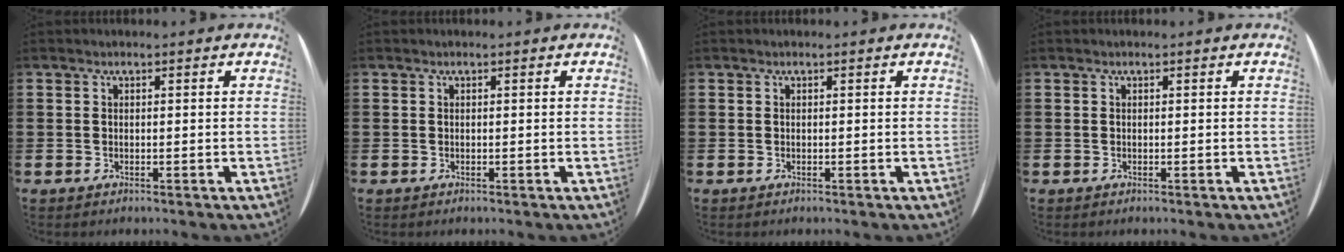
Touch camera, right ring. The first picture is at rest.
{"total": 0.0}
{"total": 0.0}
{"total": 0.0}